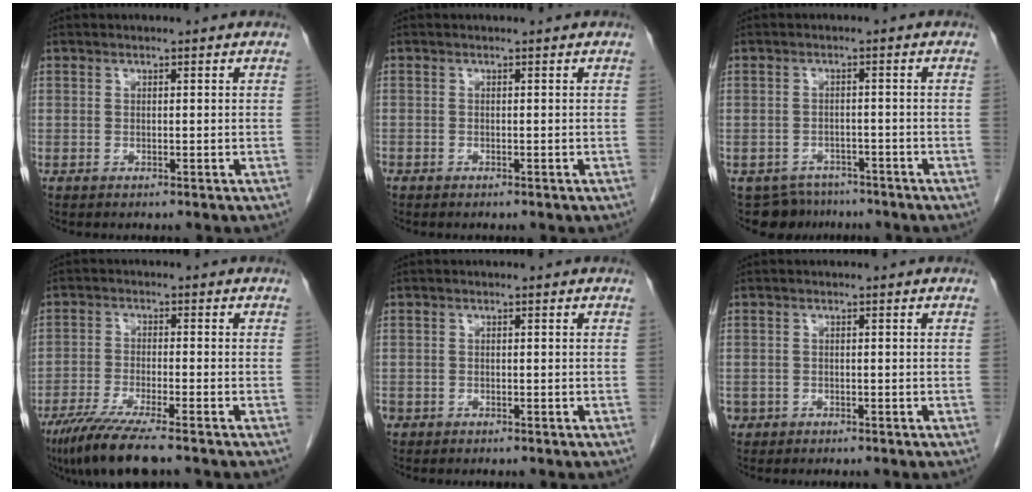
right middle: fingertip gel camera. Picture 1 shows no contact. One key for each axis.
{"total": 0.0}
{"total": 6.2, "fx": -5.3, "fy": 3.3, "fz": -0.2, "tx": 0.009, "ty": 0.005, "tz": -0.073}
{"total": 8.9, "fx": -6.7, "fy": 0.3, "fz": 5.9, "tx": -0.101, "ty": -0.024, "tz": -0.115}
{"total": 1.2, "fx": -0.6, "fy": 1.0, "fz": 0.4, "tx": -0.010, "ty": 0.002, "tz": -0.010}
{"total": 1.4, "fx": -0.7, "fy": 1.2, "fz": 0.2, "tx": -0.003, "ty": 0.004, "tz": -0.010}